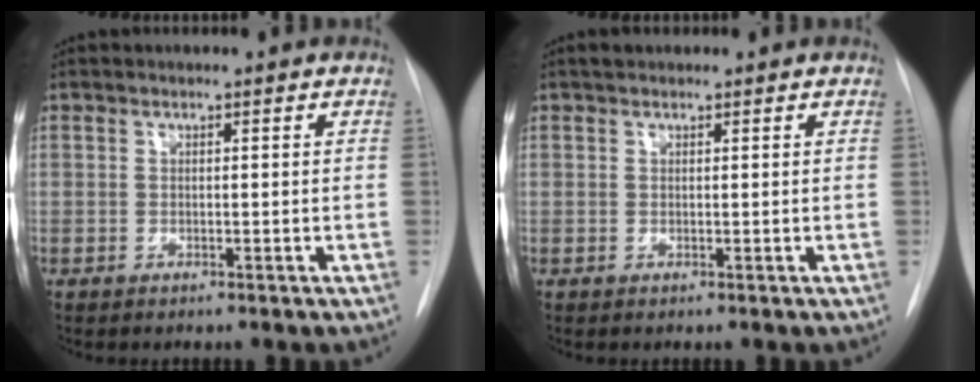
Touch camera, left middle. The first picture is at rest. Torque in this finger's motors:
{"motor_torque": [0.05, -0.05, 0.01, 0.00]}